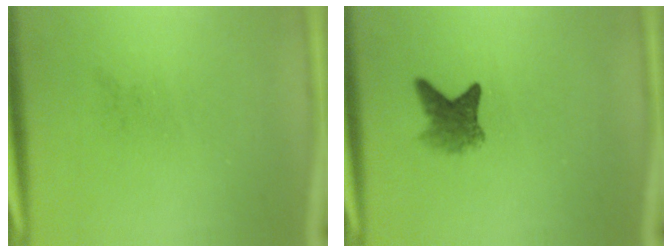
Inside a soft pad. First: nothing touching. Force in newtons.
{"total": 3.4}